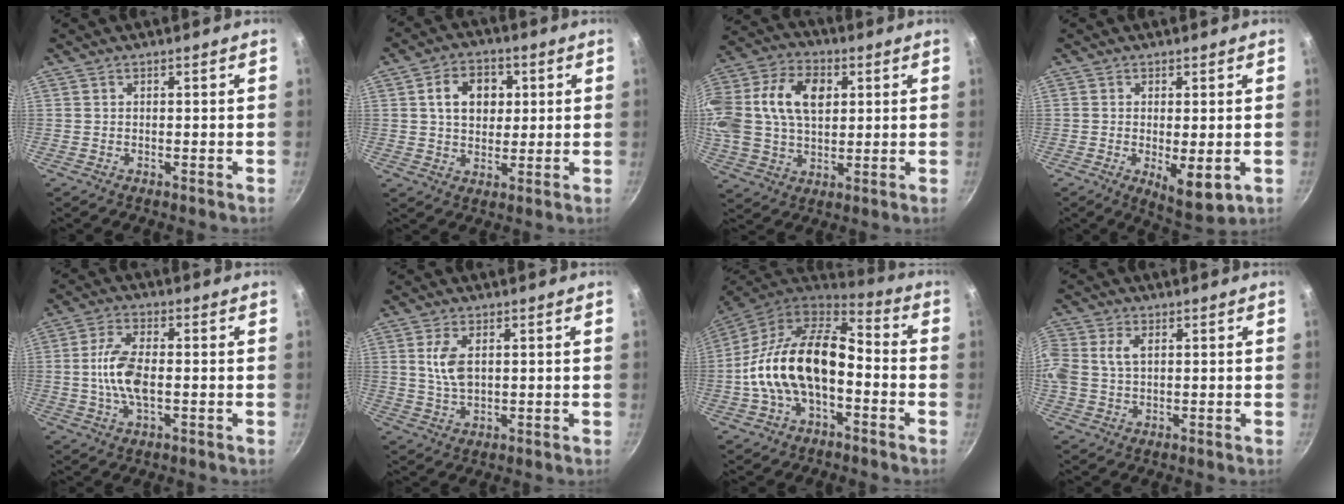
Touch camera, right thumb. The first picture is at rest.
{"total": 9.2, "force": [2.1, 6.9, 5.7], "torque": [-0.067, 0.006, 0.030]}
{"total": 23.1, "force": [5.2, 16.0, 15.8], "torque": [-0.341, 0.034, 0.086]}
{"total": 7.4, "force": [-1.4, 2.5, 6.8], "torque": [-0.100, -0.014, -0.009]}
{"total": 8.5, "force": [-0.6, 4.0, 7.5], "torque": [-0.153, 0.011, -0.018]}
{"total": 5.7, "force": [1.3, 3.0, 4.7], "torque": [-0.089, -0.007, 0.028]}
{"total": 19.5, "force": [-3.0, 11.2, 15.7], "torque": [-0.263, 0.048, -0.065]}
{"total": 5.8, "force": [1.1, 4.0, 4.0], "torque": [-0.080, 0.008, 0.016]}